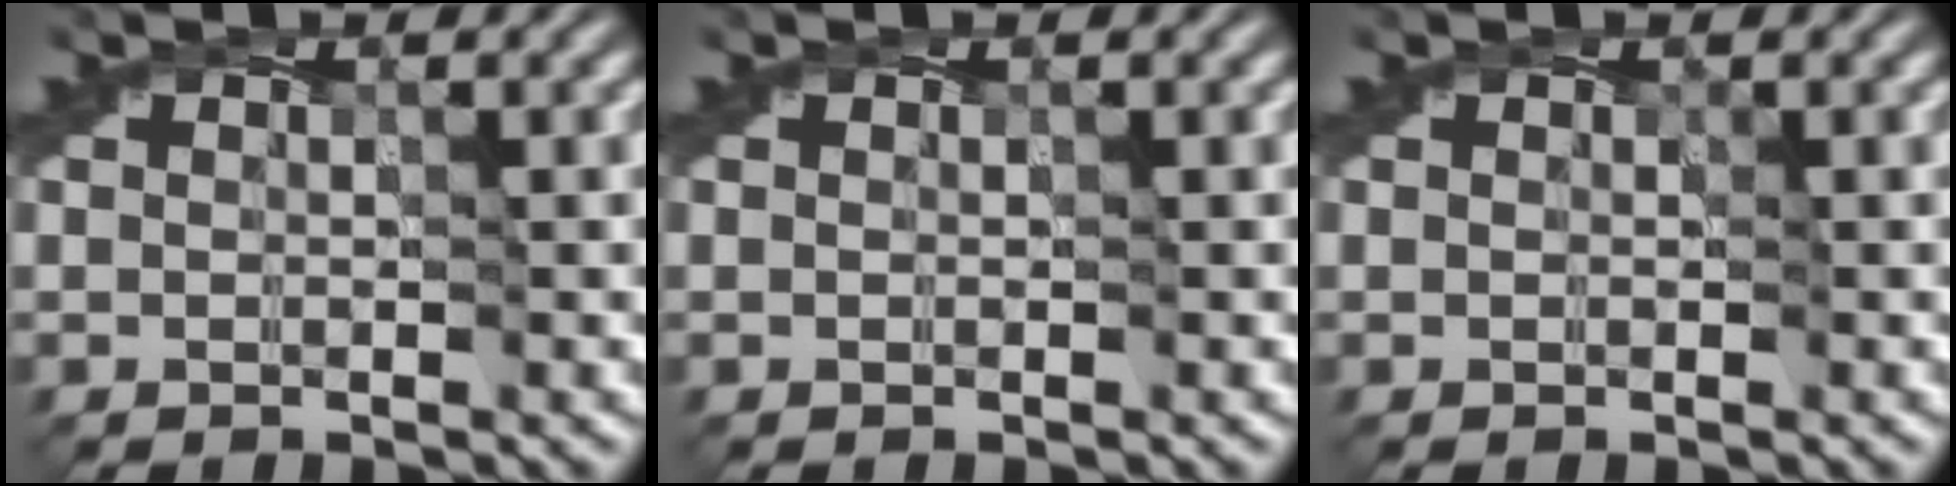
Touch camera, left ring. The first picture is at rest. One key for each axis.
{"total": 0.0}
{"total": 0.0}